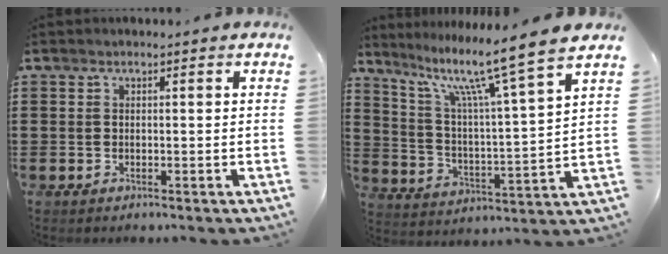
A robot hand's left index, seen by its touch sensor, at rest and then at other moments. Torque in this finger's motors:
{"motor_torque": [2.14, 0.00, 0.52, 0.21]}